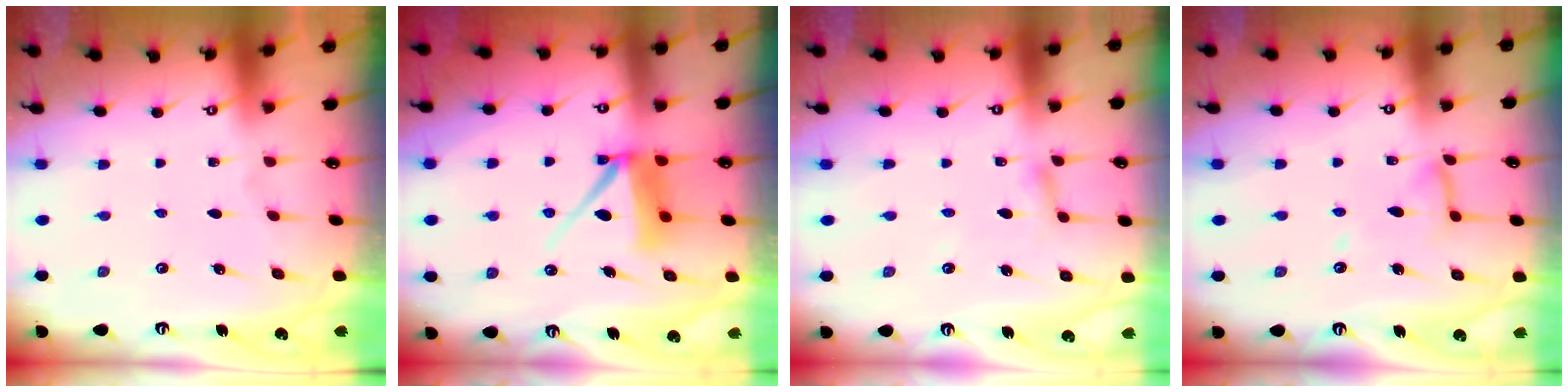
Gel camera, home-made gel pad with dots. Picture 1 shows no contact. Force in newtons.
{"total": 11.5, "press": 11.4, "slide": 0.7}
{"total": 2.5, "press": 2.5, "slide": 0.1}
{"total": 8.5, "press": 8.4, "slide": 0.8}